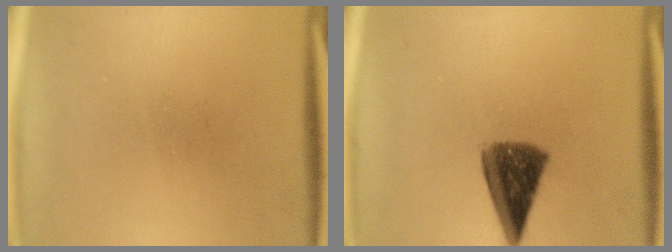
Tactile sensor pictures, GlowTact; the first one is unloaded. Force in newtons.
{"total": 8.8}